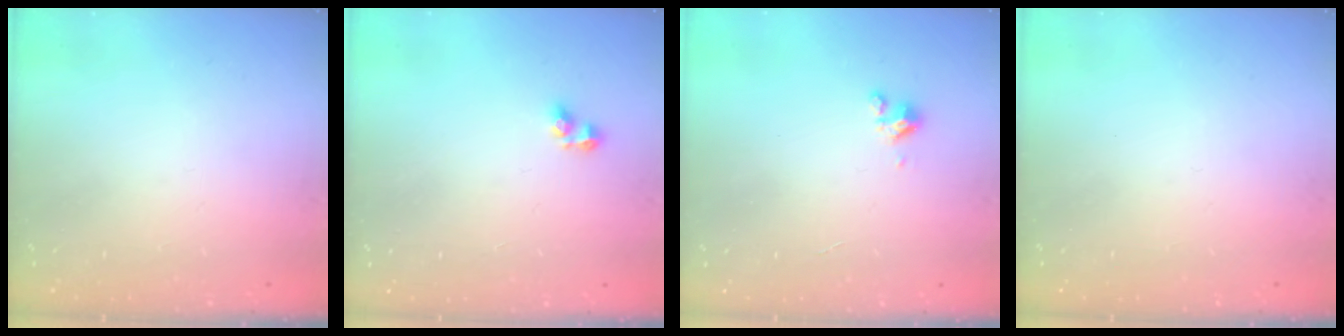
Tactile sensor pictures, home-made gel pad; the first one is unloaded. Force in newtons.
{"total": 3.1, "press": 3.1, "slide": 0.3}
{"total": 2.4, "press": 2.4, "slide": 0.2}
{"total": 0.0}